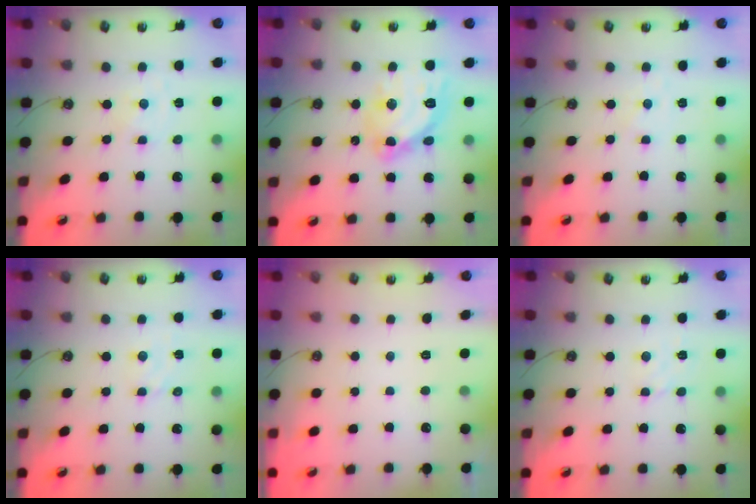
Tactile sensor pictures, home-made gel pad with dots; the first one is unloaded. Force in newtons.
{"total": 15.7, "press": 15.6, "slide": 1.4}
{"total": 0.8, "press": 0.7, "slide": 0.4}
{"total": 2.8, "press": 2.8, "slide": 0.3}
{"total": 0.0}
{"total": 2.1, "press": 2.1, "slide": 0.5}